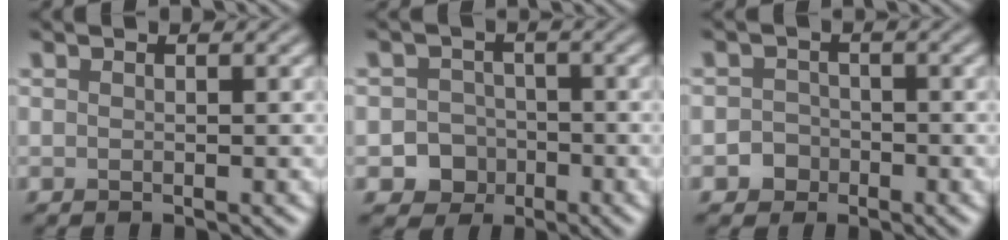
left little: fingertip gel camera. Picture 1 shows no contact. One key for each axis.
{"total": 3.7, "fx": -1.6, "fy": 3.3, "fz": 0.8, "tx": 0.019, "ty": 0.002, "tz": -0.037}
{"total": 1.8, "fx": -0.8, "fy": 1.6, "fz": 0.3, "tx": 0.008, "ty": 0.004, "tz": -0.020}